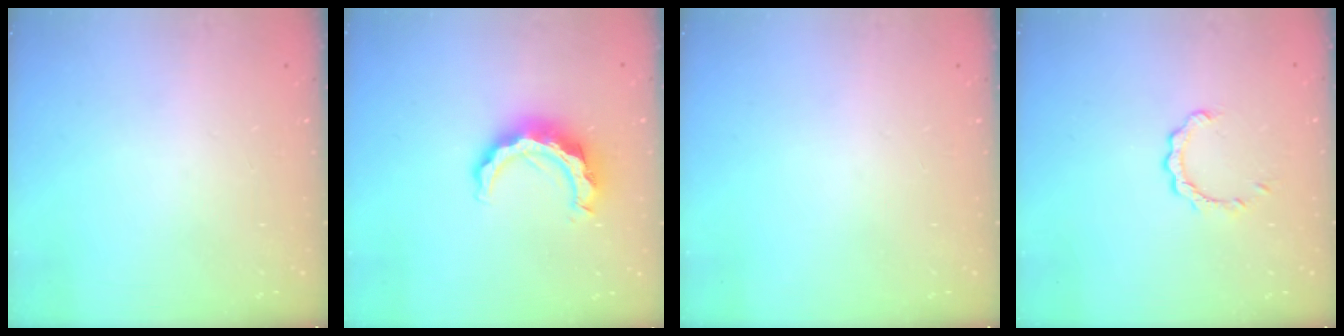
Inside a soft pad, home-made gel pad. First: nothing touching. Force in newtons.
{"total": 11.0, "press": 11.0, "slide": 0.9}
{"total": 0.0}
{"total": 2.7, "press": 2.6, "slide": 0.2}